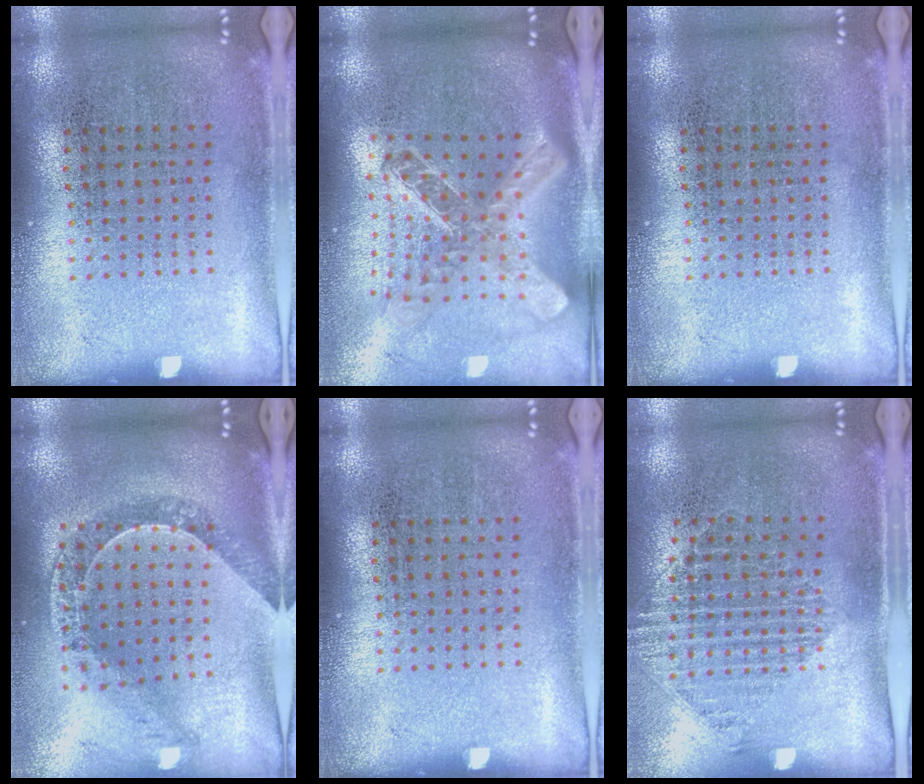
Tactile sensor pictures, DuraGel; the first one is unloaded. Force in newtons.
{"total": 2.6, "press": 2.0, "slide": 1.7}
{"total": 0.0}
{"total": 1.1, "press": 1.1, "slide": 0.3}
{"total": 0.0}
{"total": 1.4, "press": 1.2, "slide": 0.9}